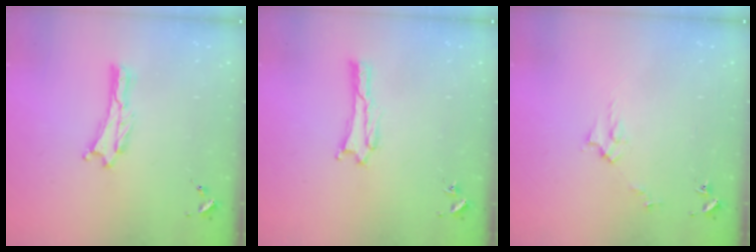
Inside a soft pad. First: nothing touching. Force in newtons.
{"total": 1.7, "press": 1.7, "slide": 0.1}
{"total": 3.0, "press": 3.0, "slide": 0.3}